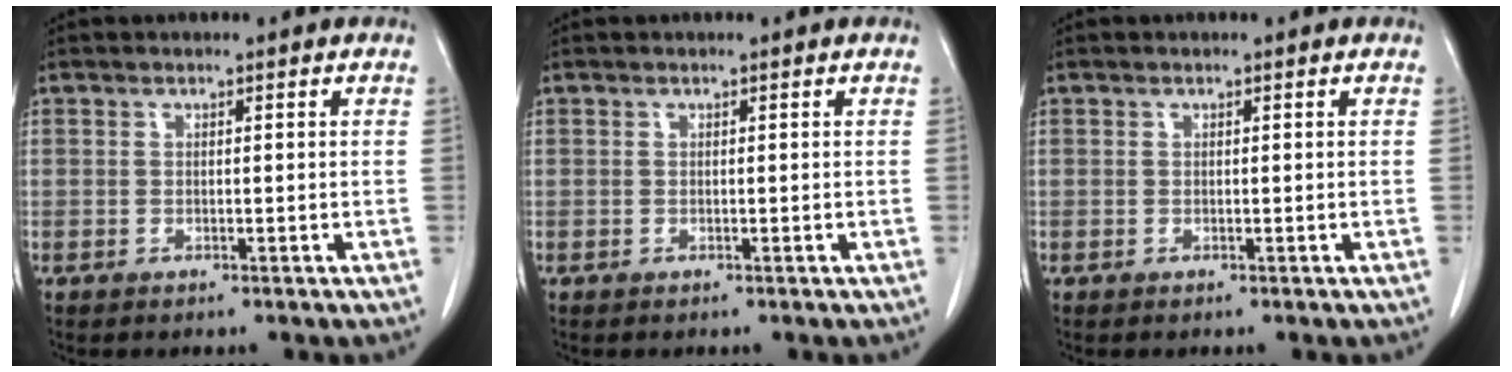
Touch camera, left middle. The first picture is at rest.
{"total": 0.0}
{"total": 0.0}